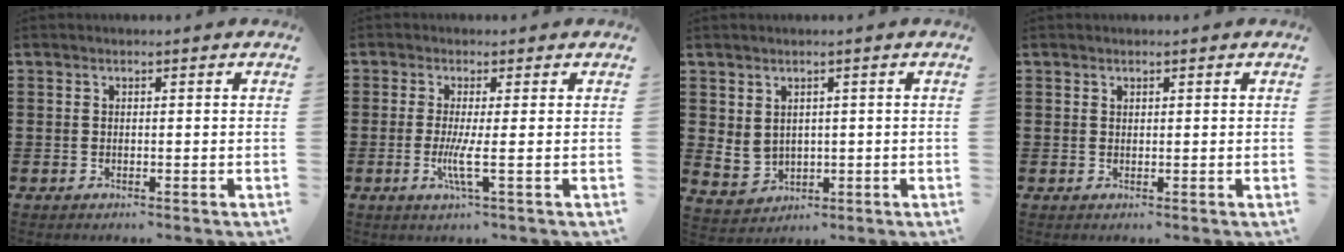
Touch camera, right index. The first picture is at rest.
{"total": 4.2, "force": [-0.7, -0.2, 4.1], "torque": [-0.080, -0.014, -0.016]}
{"total": 3.0, "force": [1.4, 2.5, 1.0], "torque": [-0.038, 0.003, 0.025]}
{"total": 0.6, "force": [0.4, 0.4, 0.1], "torque": [-0.002, 0.002, 0.009]}